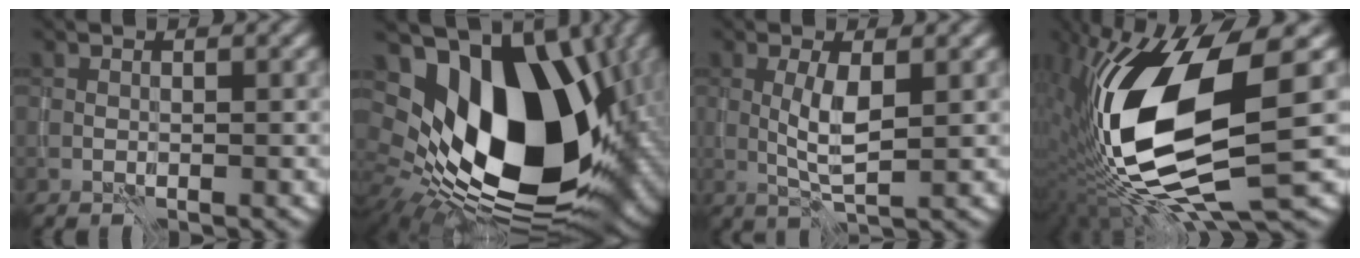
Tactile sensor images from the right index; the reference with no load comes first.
{"total": 18.9, "force": [0.6, 11.1, 15.4], "torque": [-0.240, -0.009, 0.010]}
{"total": 3.3, "force": [0.1, 0.8, 3.2], "torque": [-0.066, 0.000, 0.003]}
{"total": 17.1, "force": [-1.5, 5.9, 16.0], "torque": [-0.323, -0.014, -0.022]}